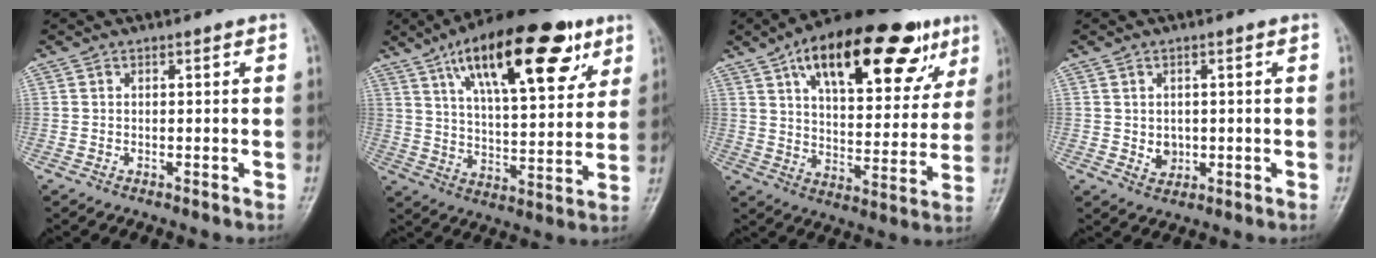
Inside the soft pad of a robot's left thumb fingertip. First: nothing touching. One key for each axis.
{"total": 24.0, "fx": 12.3, "fy": 9.1, "fz": 18.4, "tx": -0.259, "ty": -0.025, "tz": 0.198}
{"total": 26.8, "fx": 14.2, "fy": 11.6, "fz": 19.5, "tx": -0.256, "ty": -0.010, "tz": 0.215}
{"total": 3.0, "fx": 0.0, "fy": 2.5, "fz": 1.6, "tx": -0.014, "ty": -0.001, "tz": 0.008}